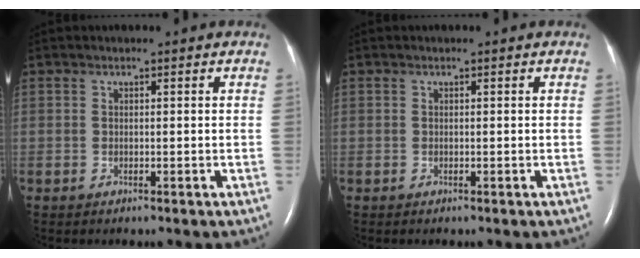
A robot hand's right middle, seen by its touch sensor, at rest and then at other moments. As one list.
[{"total": 0.0}]